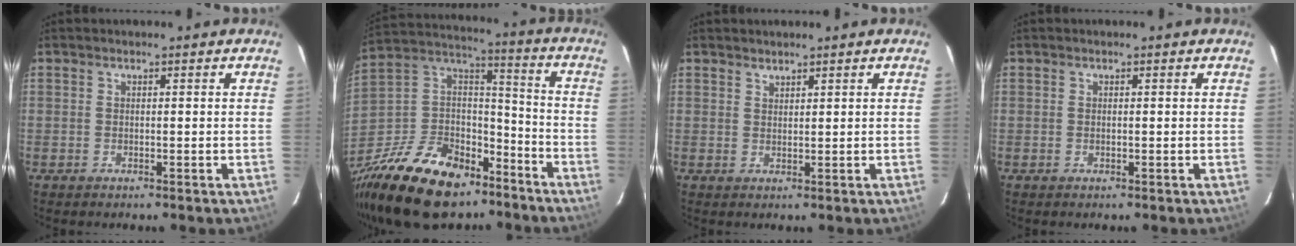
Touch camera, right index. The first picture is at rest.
{"total": 26.7, "force": [-18.0, 14.5, 13.5], "torque": [-0.306, 0.028, -0.280]}
{"total": 1.3, "force": [1.2, 0.4, 0.1], "torque": [-0.002, 0.002, 0.023]}
{"total": 0.0}